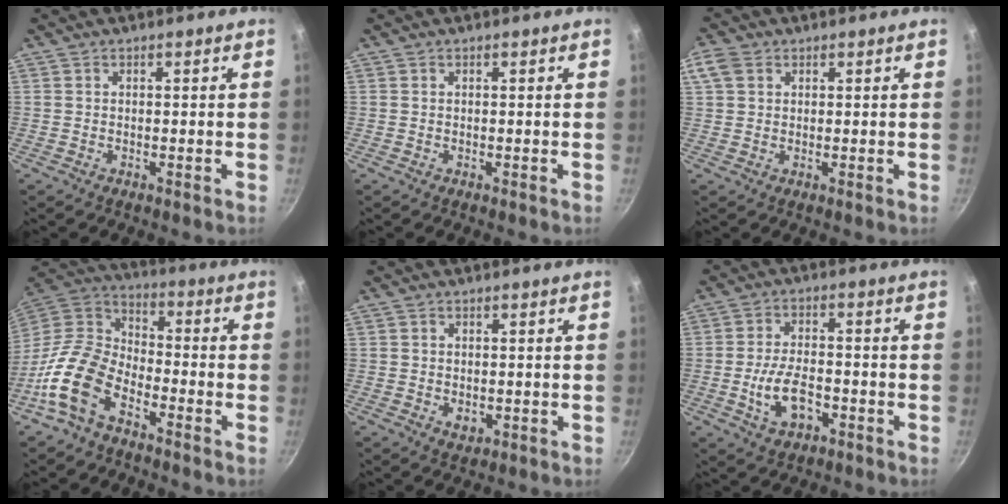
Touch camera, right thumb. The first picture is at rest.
{"total": 0.0}
{"total": 4.2, "force": [1.6, 3.1, 2.3], "torque": [-0.044, 0.004, 0.030]}
{"total": 13.8, "force": [-7.7, 7.8, 8.4], "torque": [-0.154, 0.068, -0.172]}
{"total": 2.4, "force": [-0.3, 1.9, 1.4], "torque": [-0.024, -0.003, -0.002]}
{"total": 8.4, "force": [-2.9, 4.6, 6.5], "torque": [-0.109, 0.020, -0.051]}